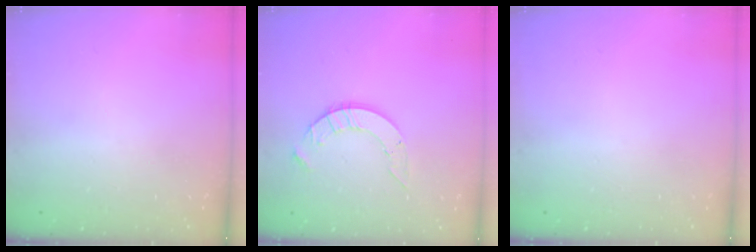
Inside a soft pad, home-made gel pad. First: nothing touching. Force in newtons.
{"total": 7.0, "press": 7.0, "slide": 0.4}
{"total": 0.0}